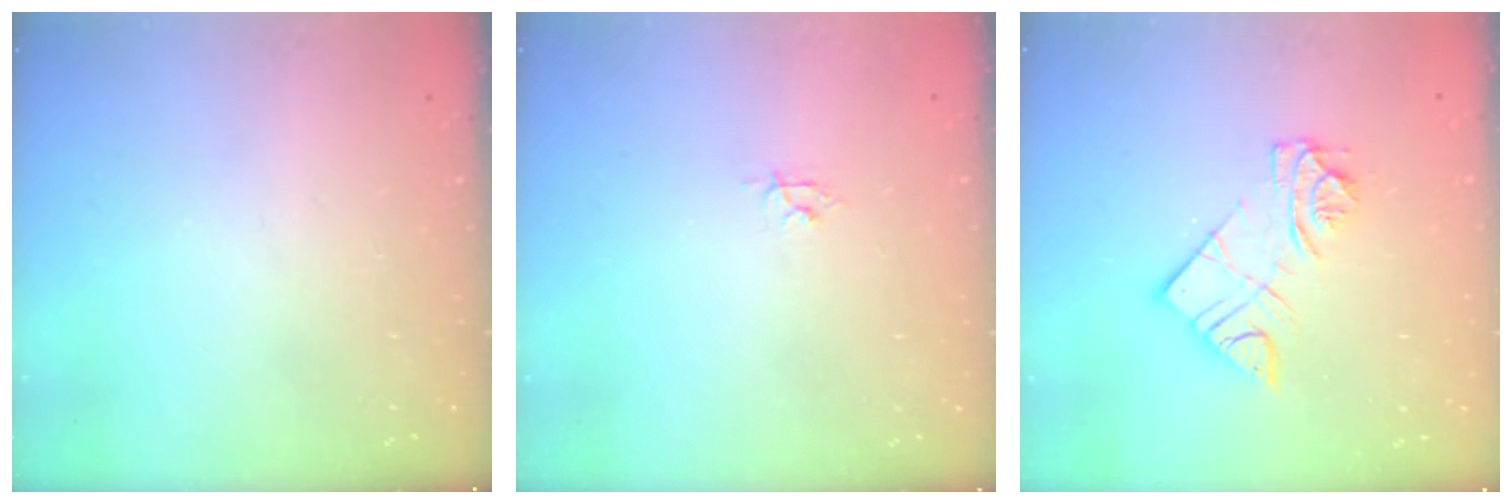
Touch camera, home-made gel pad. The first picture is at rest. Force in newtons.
{"total": 3.6, "press": 3.6, "slide": 0.5}
{"total": 10.9, "press": 10.9, "slide": 0.8}